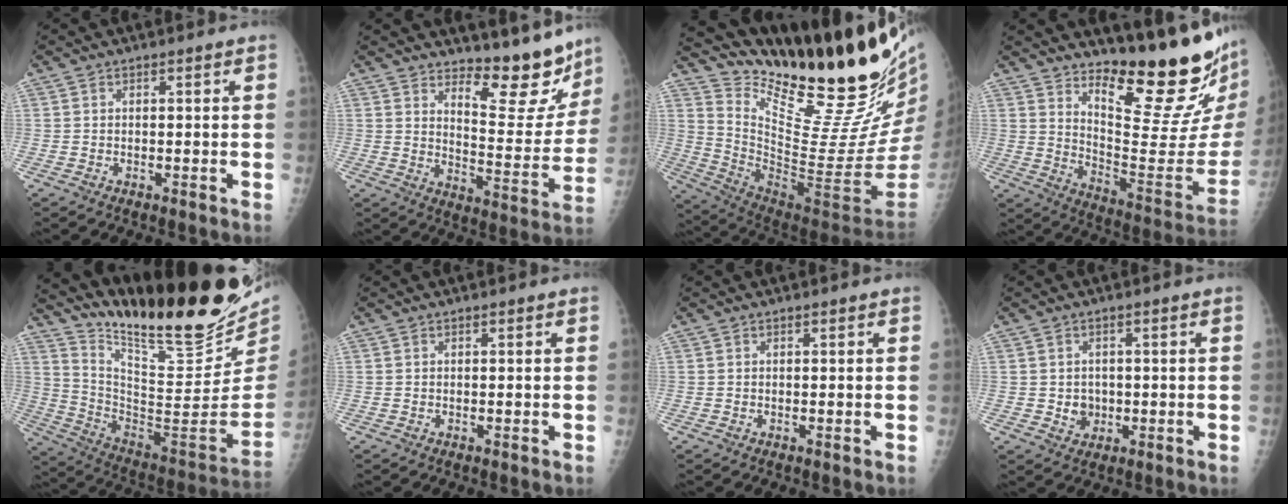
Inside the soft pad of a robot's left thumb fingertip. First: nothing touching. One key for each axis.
{"total": 13.3, "fx": 11.6, "fy": 3.9, "fz": 5.3, "tx": -0.033, "ty": -0.113, "tz": 0.166}
{"total": 29.0, "fx": 23.7, "fy": 4.3, "fz": 16.2, "tx": -0.224, "ty": -0.177, "tz": 0.361}
{"total": 21.2, "fx": 16.3, "fy": 3.1, "fz": 13.2, "tx": -0.173, "ty": -0.161, "tz": 0.248}
{"total": 30.0, "fx": 24.7, "fy": 6.4, "fz": 15.8, "tx": -0.225, "ty": -0.153, "tz": 0.371}
{"total": 0.0}
{"total": 0.0}
{"total": 3.3, "fx": -0.2, "fy": 2.9, "fz": 1.4, "tx": -0.005, "ty": 0.001, "tz": 0.004}